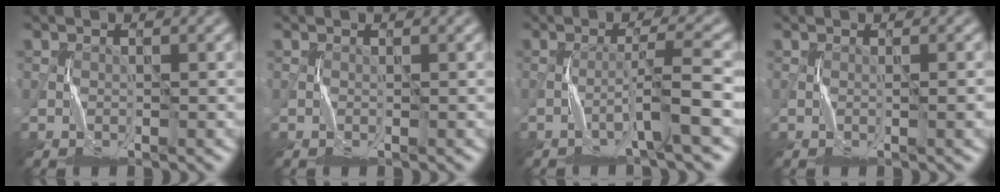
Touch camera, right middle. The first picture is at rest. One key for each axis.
{"total": 0.0}
{"total": 3.5, "fx": -1.6, "fy": 0.0, "fz": 3.2, "tx": -0.050, "ty": 0.016, "tz": -0.041}
{"total": 1.0, "fx": -0.1, "fy": 0.1, "fz": 1.0, "tx": -0.013, "ty": 0.002, "tz": -0.001}